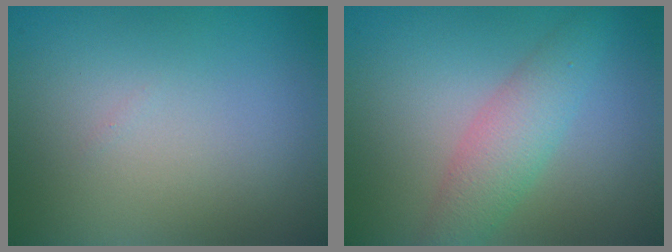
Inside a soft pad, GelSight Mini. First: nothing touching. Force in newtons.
{"total": 3.6, "press": 3.6, "slide": 0.1}